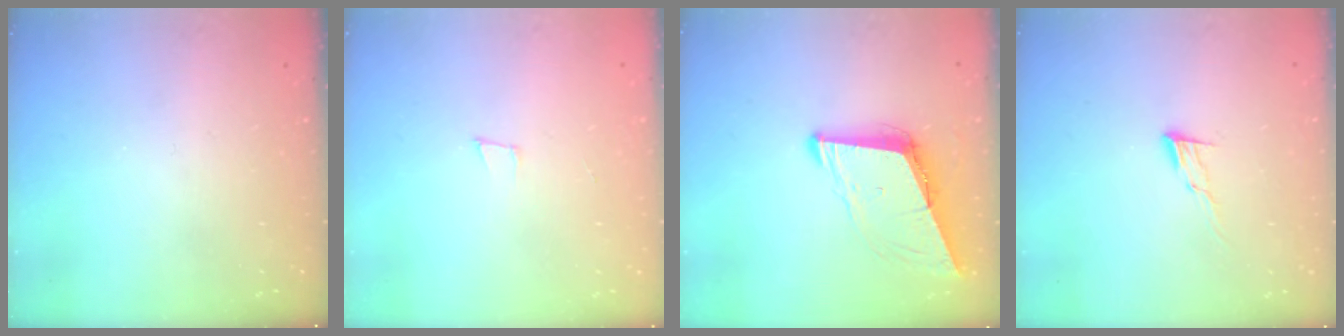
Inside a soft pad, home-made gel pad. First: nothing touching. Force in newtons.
{"total": 3.3, "press": 1.9, "slide": 2.7}
{"total": 8.6, "press": 7.8, "slide": 3.6}
{"total": 6.1, "press": 6.1, "slide": 0.6}